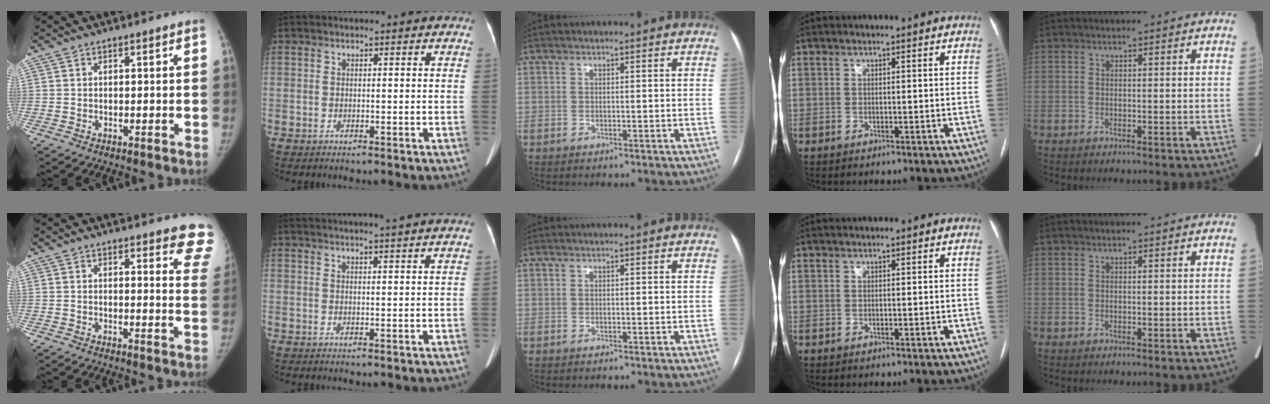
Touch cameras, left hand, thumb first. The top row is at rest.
{"thumb": {"total": 8.8, "force": [7.9, 2.1, 3.1], "torque": [0.004, -0.050, 0.060]}, "index": {"total": 8.8, "force": [7.8, -0.6, 4.0], "torque": [-0.056, 0.019, 0.084]}}